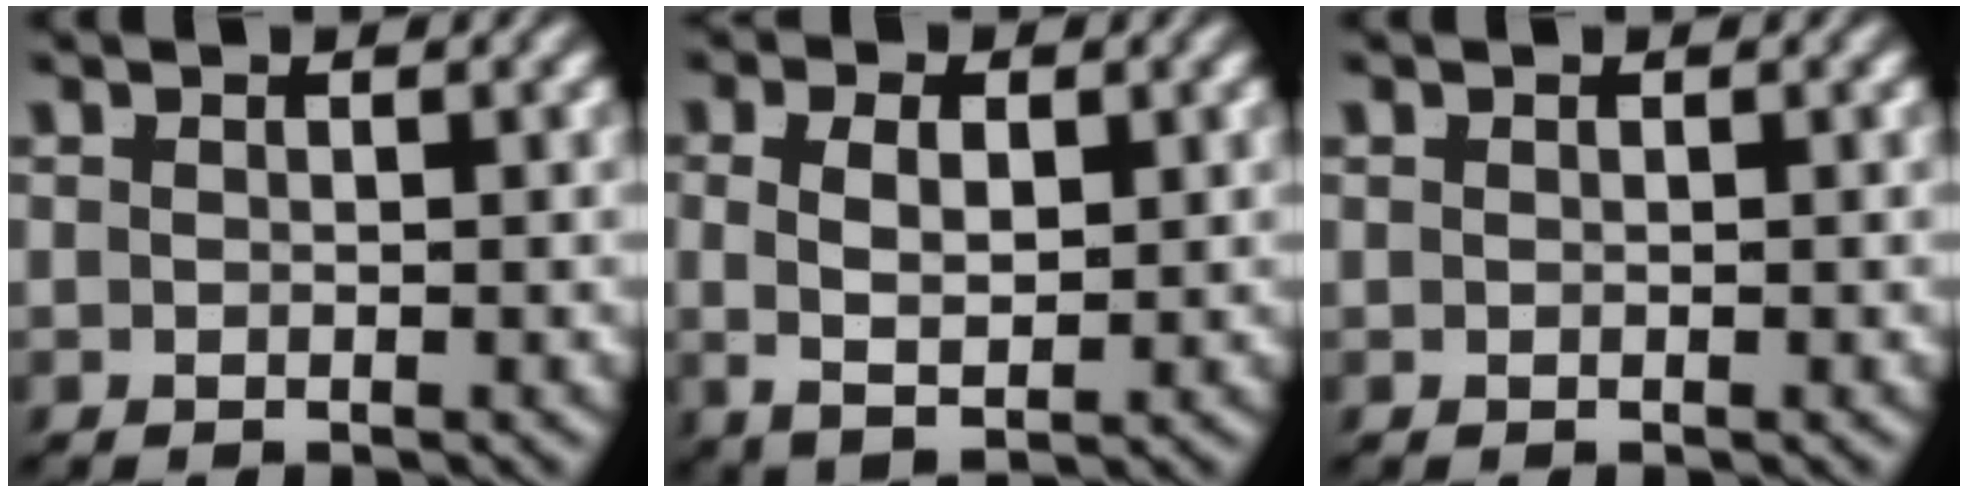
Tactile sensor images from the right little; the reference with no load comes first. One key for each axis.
{"total": 5.1, "fx": 0.3, "fy": 3.3, "fz": 3.8, "tx": -0.063, "ty": -0.001, "tz": 0.007}
{"total": 0.0}